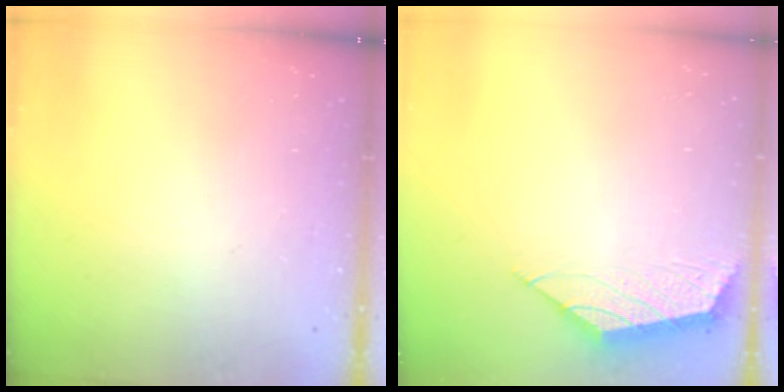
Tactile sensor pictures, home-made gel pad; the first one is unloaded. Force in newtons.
{"total": 2.2, "press": 2.1, "slide": 0.5}